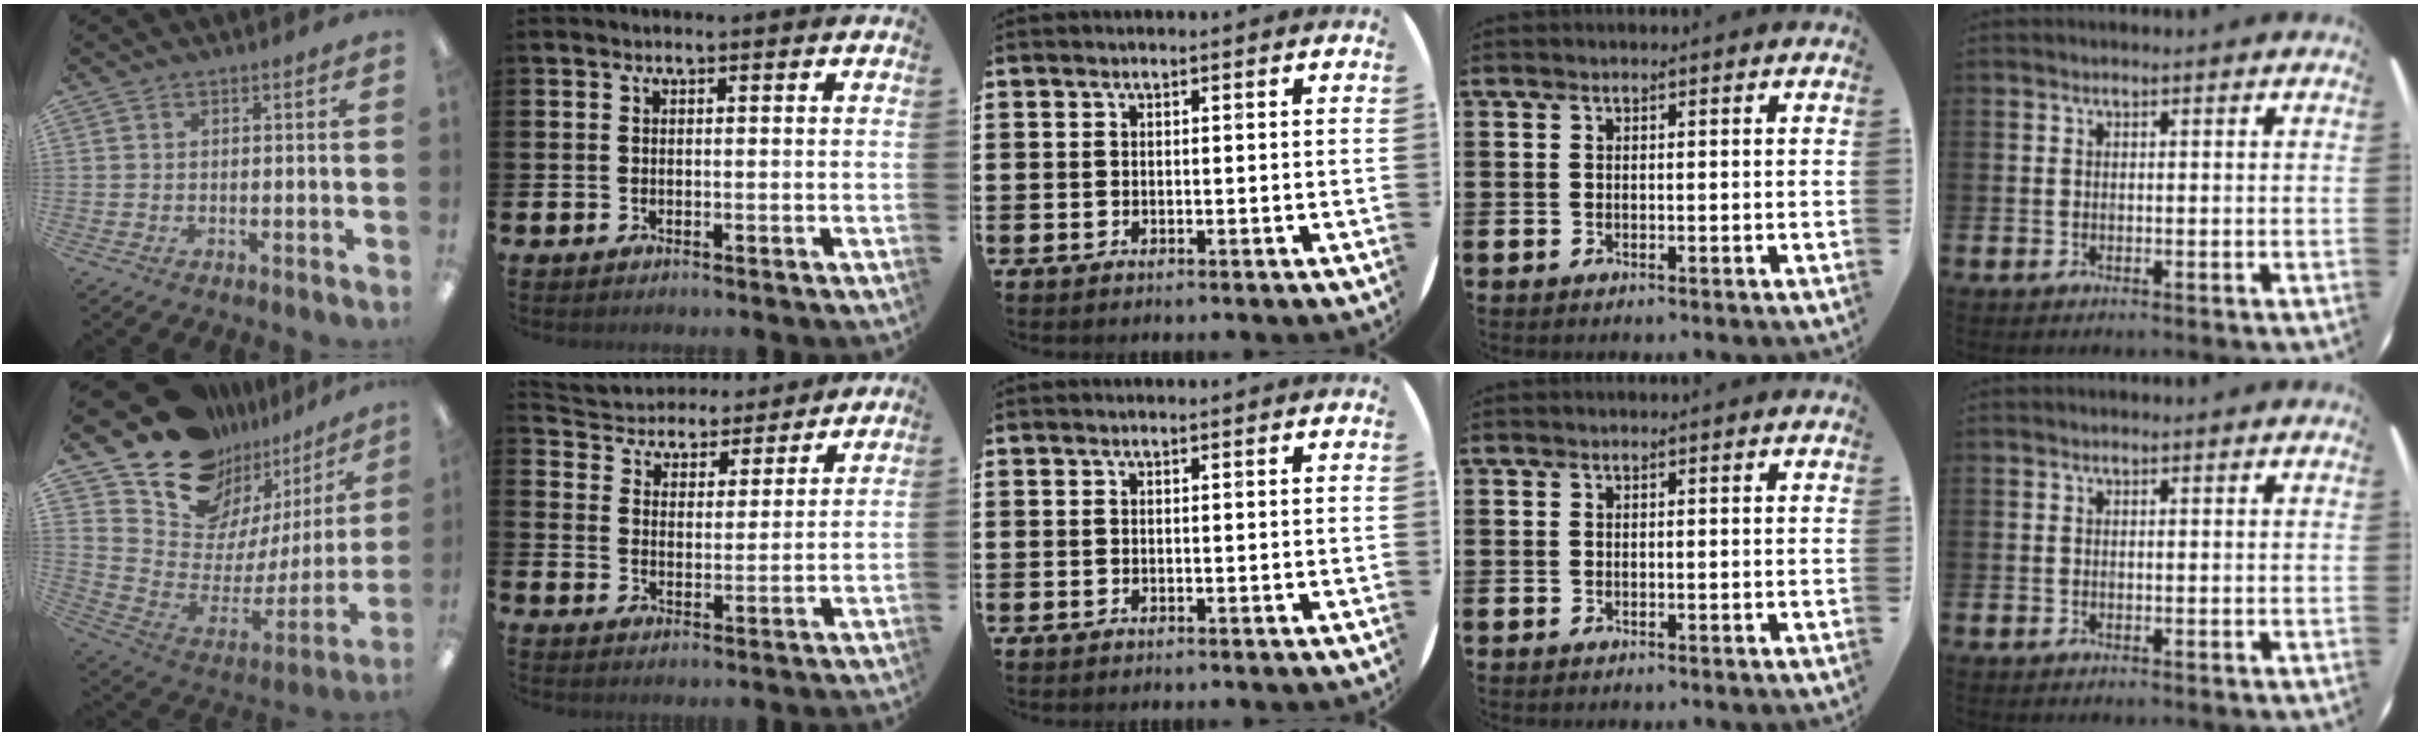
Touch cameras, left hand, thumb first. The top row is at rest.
{"thumb": {"total": 15.8, "force": [12.4, 9.0, 3.8], "torque": [-0.071, -0.118, 0.231]}, "index": {"total": 4.8, "force": [4.5, 1.8, -0.2], "torque": [-0.031, -0.039, 0.074]}}